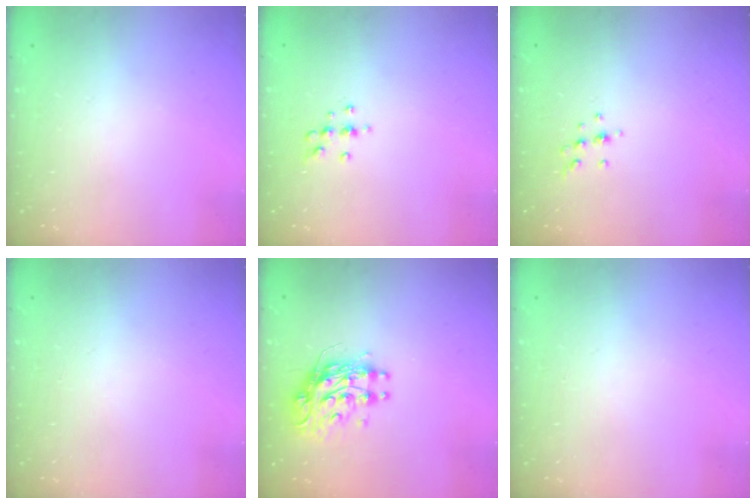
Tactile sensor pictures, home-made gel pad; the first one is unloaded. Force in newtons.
{"total": 5.7, "press": 5.7, "slide": 0.8}
{"total": 5.1, "press": 4.9, "slide": 1.1}
{"total": 0.0}
{"total": 10.3, "press": 10.3, "slide": 1.0}
{"total": 0.0}